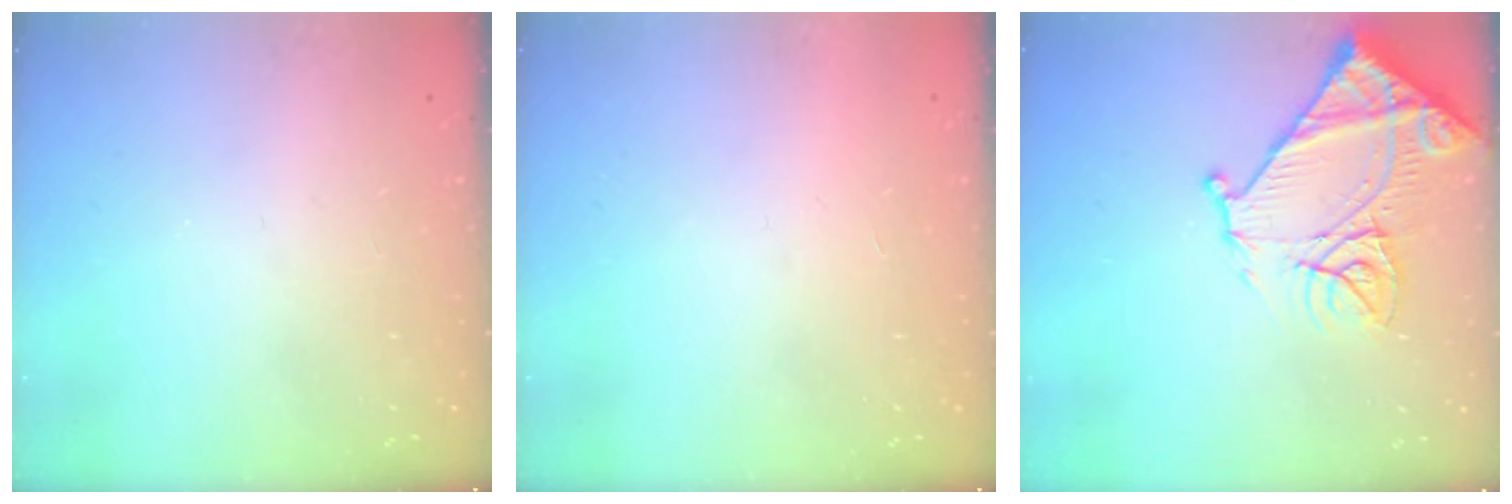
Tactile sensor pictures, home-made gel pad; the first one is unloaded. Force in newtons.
{"total": 1.7, "press": 1.7, "slide": 0.1}
{"total": 17.7, "press": 17.6, "slide": 1.9}